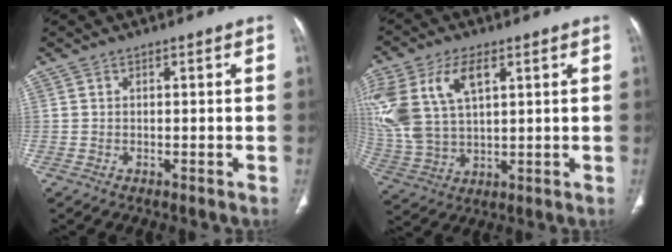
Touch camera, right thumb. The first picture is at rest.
{"total": 17.1, "force": [6.2, 9.5, 12.7], "torque": [-0.291, -0.003, 0.125]}